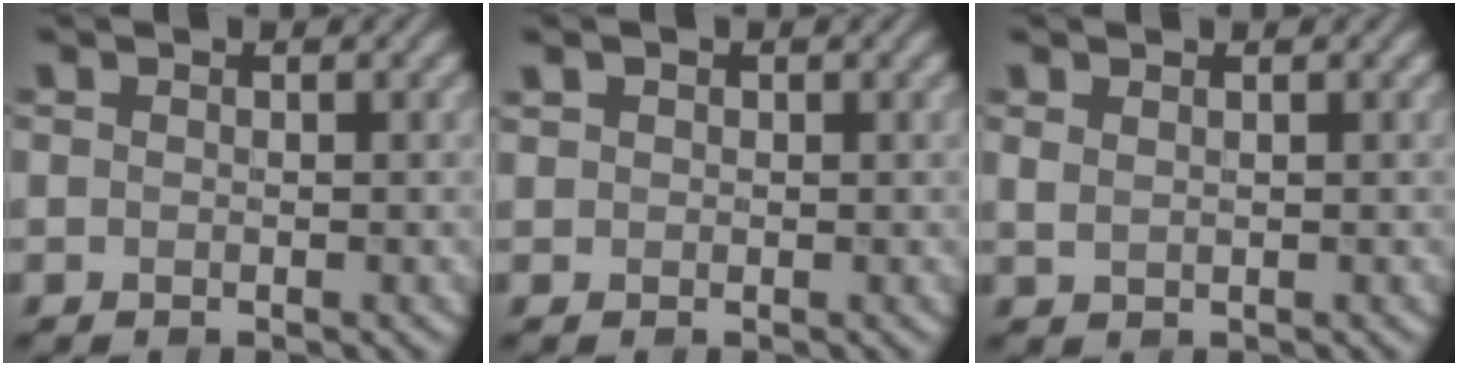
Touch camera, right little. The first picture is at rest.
{"total": 1.0, "force": [0.6, 0.8, 0.3], "torque": [-0.005, 0.003, 0.009]}
{"total": 1.0, "force": [0.7, 0.4, 0.5], "torque": [-0.016, -0.001, 0.018]}